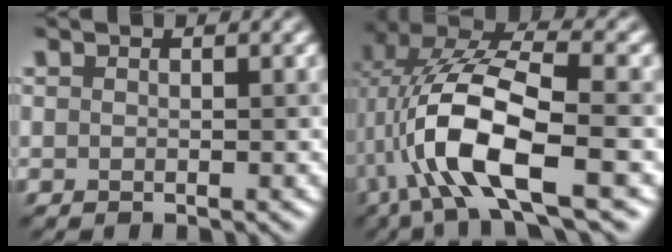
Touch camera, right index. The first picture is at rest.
{"total": 10.1, "force": [-1.6, 3.8, 9.2], "torque": [-0.188, 0.010, -0.032]}